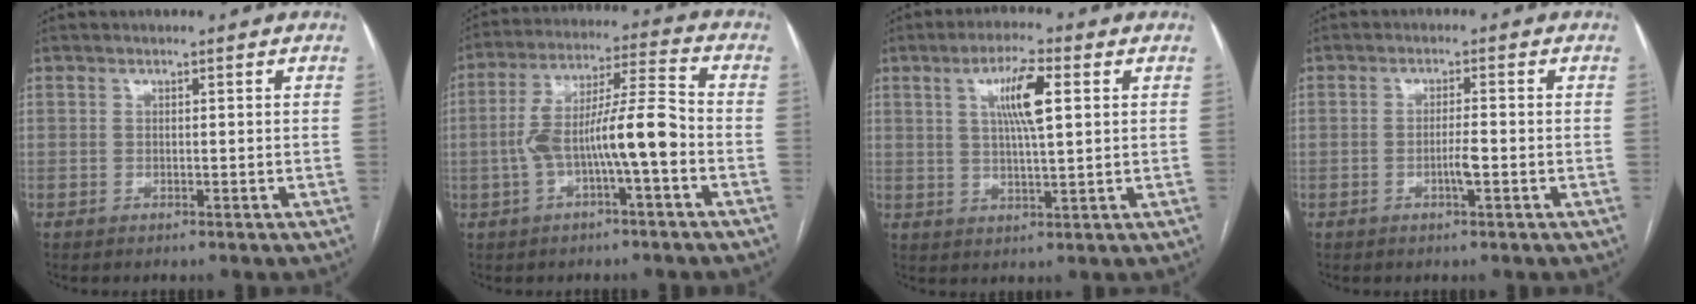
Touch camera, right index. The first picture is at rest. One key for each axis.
{"total": 11.3, "fx": -2.9, "fy": 1.2, "fz": 10.9, "tx": -0.204, "ty": 0.032, "tz": -0.049}
{"total": 7.5, "fx": 2.4, "fy": 0.9, "fz": 7.1, "tx": -0.130, "ty": 0.007, "tz": 0.042}
{"total": 2.8, "fx": -1.0, "fy": 0.1, "fz": 2.6, "tx": -0.048, "ty": -0.001, "tz": -0.018}